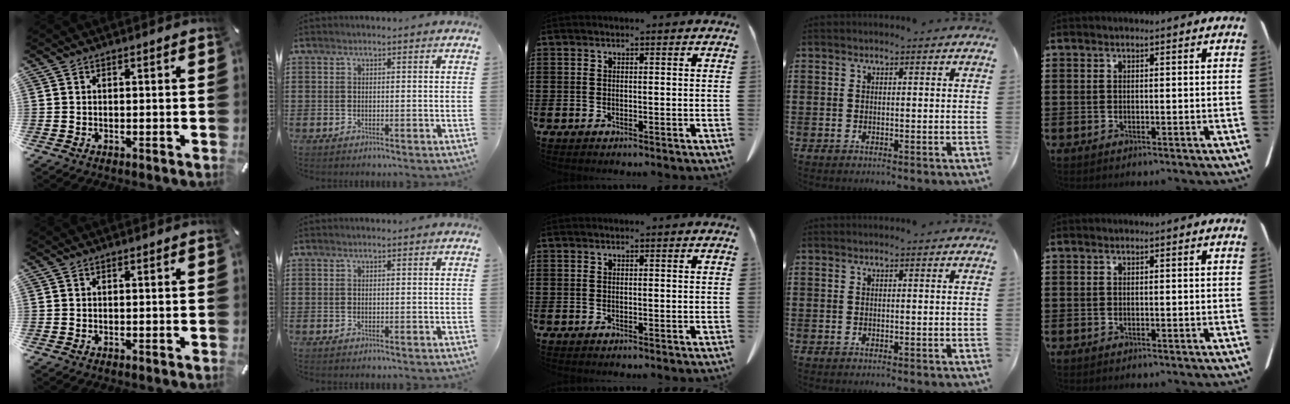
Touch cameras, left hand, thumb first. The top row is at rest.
{}